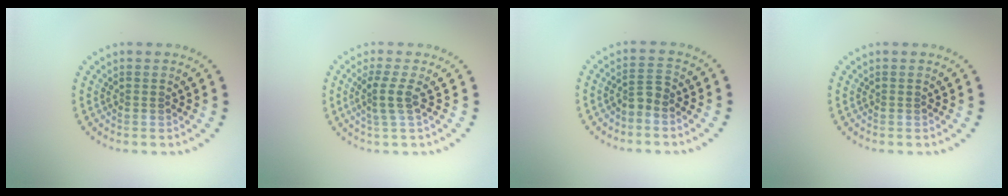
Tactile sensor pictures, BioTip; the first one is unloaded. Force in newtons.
{"total": 2.0, "press": 1.5, "slide": 1.3}
{"total": 1.7, "press": 1.3, "slide": 1.1}
{"total": 0.0}